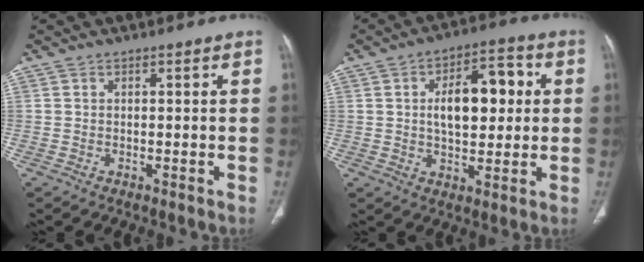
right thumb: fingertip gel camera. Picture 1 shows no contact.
{"total": 13.1, "force": [2.0, 7.0, 10.9], "torque": [-0.137, 0.015, 0.029]}